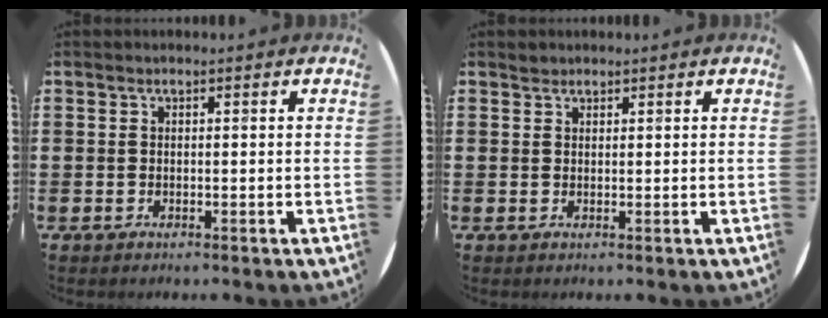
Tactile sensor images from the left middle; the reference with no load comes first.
{"total": 0.8, "force": [0.7, 0.3, -0.1], "torque": [0.001, 0.002, 0.015]}